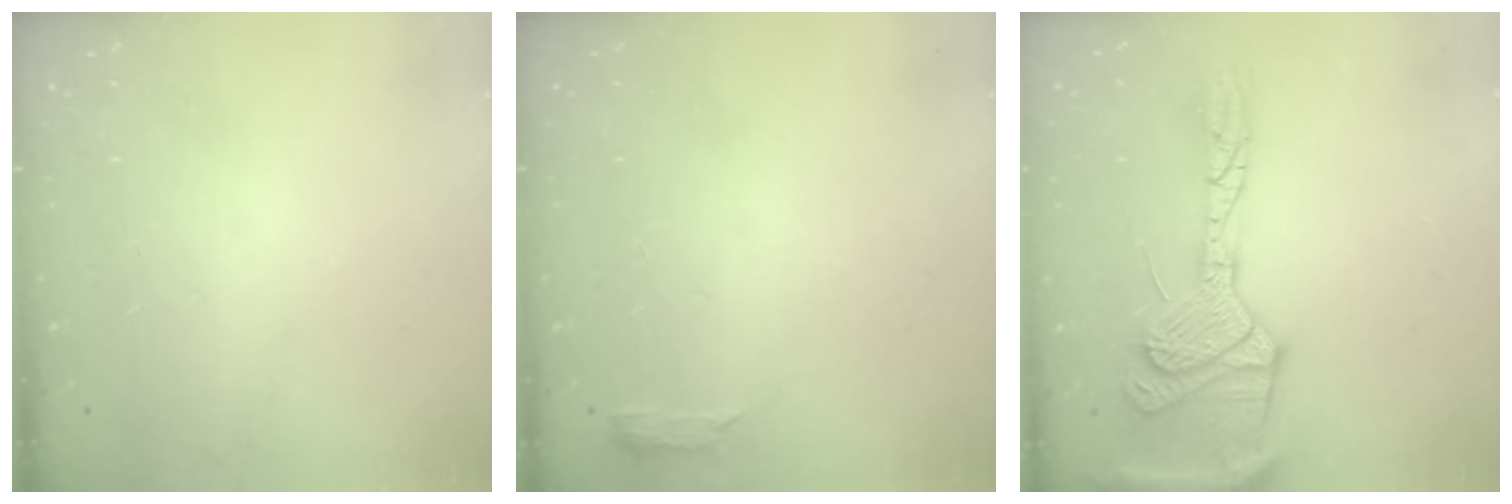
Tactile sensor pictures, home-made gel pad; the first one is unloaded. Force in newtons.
{"total": 2.8, "press": 2.8, "slide": 0.5}
{"total": 20.7, "press": 20.5, "slide": 2.4}